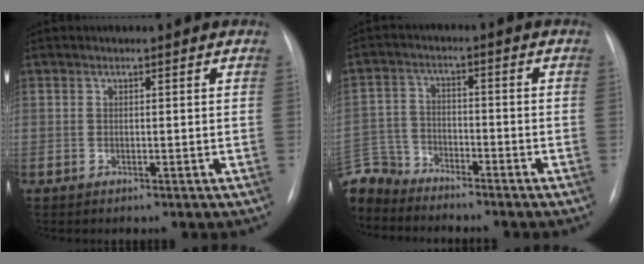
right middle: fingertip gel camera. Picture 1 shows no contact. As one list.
[{"total": 9.3, "force": [-8.8, 2.9, 0.8], "torque": [-0.029, 0.005, -0.172]}]